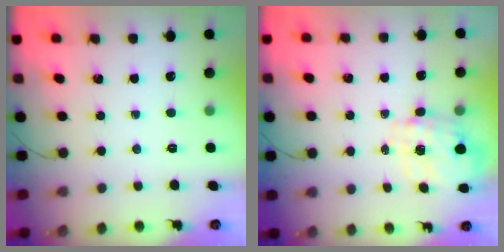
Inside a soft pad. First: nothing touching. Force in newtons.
{"total": 2.5, "press": 2.3, "slide": 1.0}